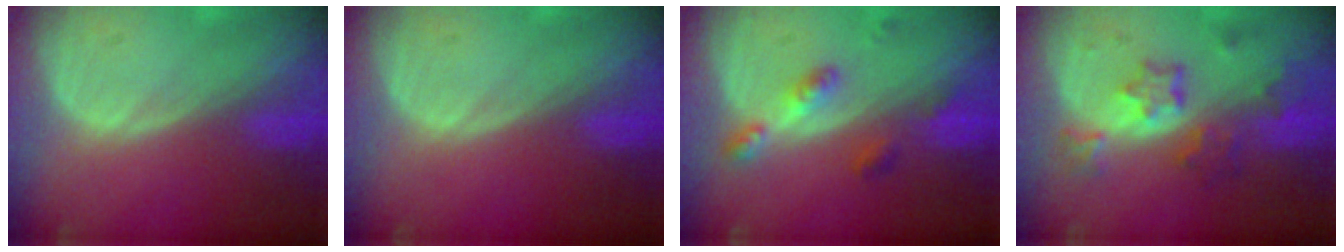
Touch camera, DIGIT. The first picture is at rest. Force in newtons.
{"total": 0.0}
{"total": 4.7, "press": 4.2, "slide": 2.0}
{"total": 7.1, "press": 6.3, "slide": 3.3}